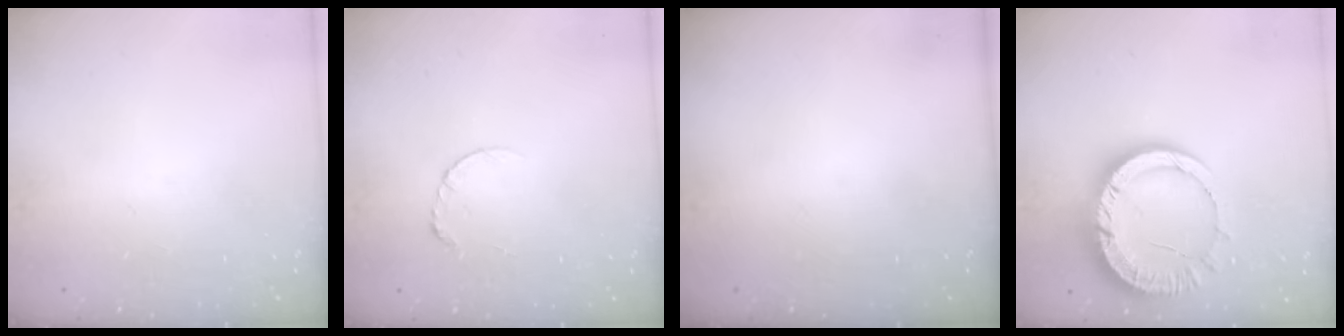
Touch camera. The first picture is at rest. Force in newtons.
{"total": 3.4, "press": 3.4, "slide": 0.4}
{"total": 0.0}
{"total": 14.2, "press": 14.1, "slide": 1.5}